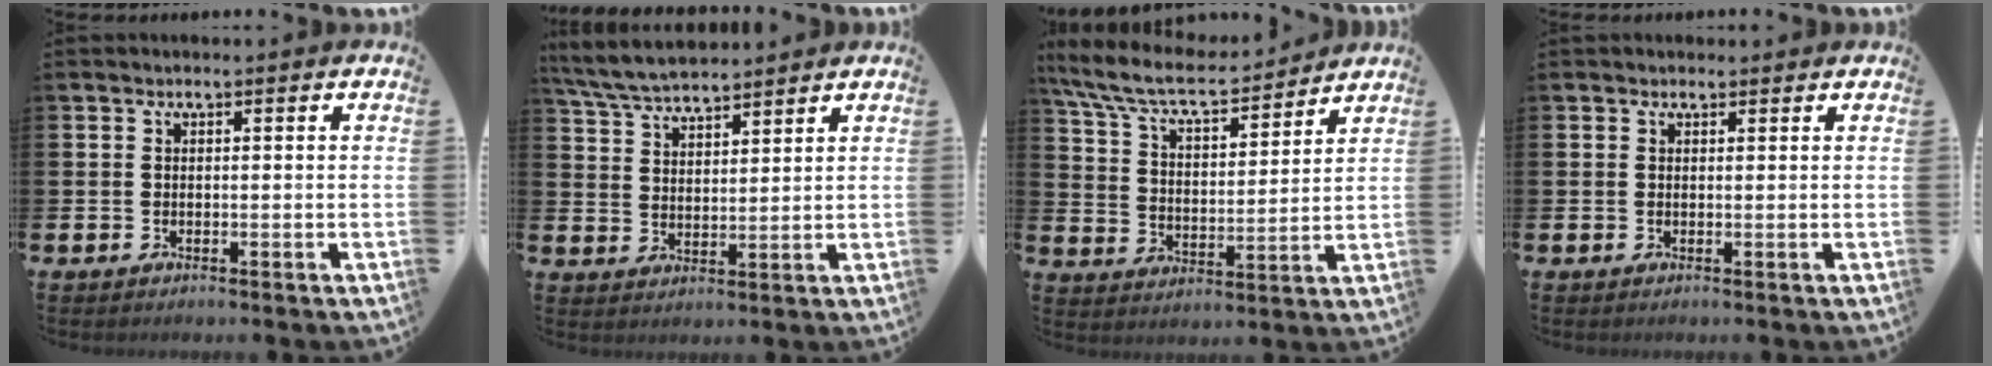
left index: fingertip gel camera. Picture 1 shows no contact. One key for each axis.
{"total": 6.0, "fx": 5.8, "fy": 0.9, "fz": 1.3, "tx": -0.047, "ty": -0.022, "tz": 0.107}
{"total": 8.5, "fx": 7.6, "fy": 1.9, "fz": 3.4, "tx": -0.103, "ty": -0.049, "tz": 0.131}
{"total": 0.6, "fx": 0.5, "fy": 0.3, "fz": 0.0, "tx": 0.007, "ty": 0.001, "tz": 0.008}